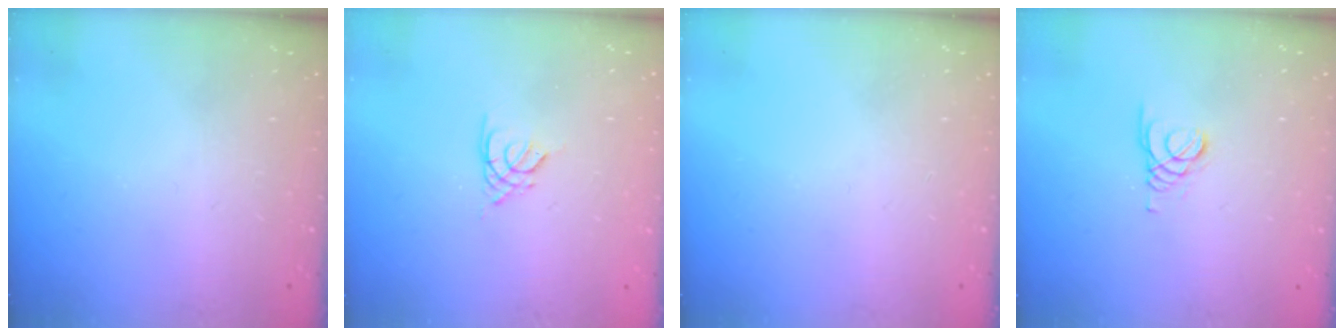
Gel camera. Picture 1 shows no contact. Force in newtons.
{"total": 2.6, "press": 2.6, "slide": 0.3}
{"total": 0.0}
{"total": 1.4, "press": 1.4, "slide": 0.2}